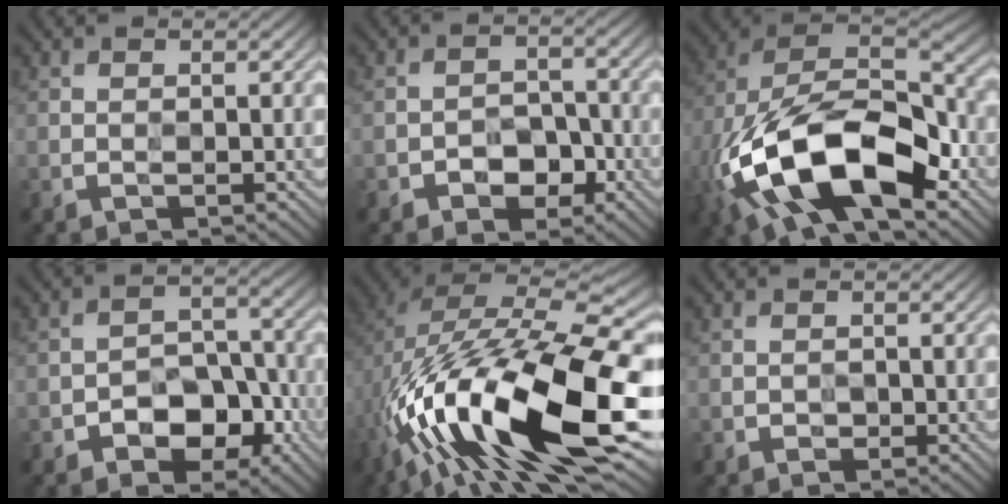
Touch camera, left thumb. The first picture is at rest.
{"total": 3.9, "force": [-2.6, 2.5, 1.5], "torque": [-0.009, 0.006, -0.048]}
{"total": 18.8, "force": [-8.4, 10.1, 13.6], "torque": [-0.302, -0.020, -0.136]}
{"total": 6.9, "force": [-3.9, 4.3, 3.7], "torque": [-0.040, 0.000, -0.068]}
{"total": 19.9, "force": [-7.2, 7.7, 16.8], "torque": [-0.326, -0.016, -0.123]}
{"total": 0.8, "force": [-0.4, 0.7, 0.1], "torque": [-0.001, 0.001, -0.009]}